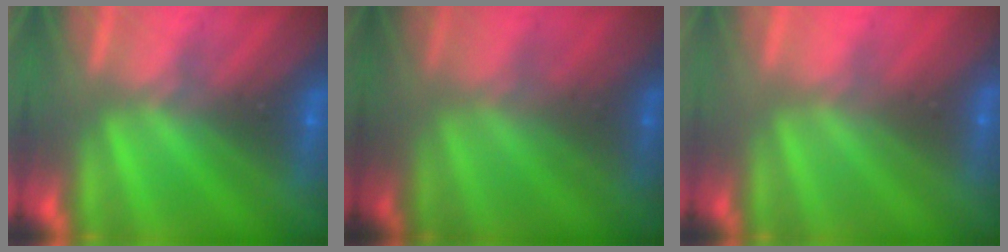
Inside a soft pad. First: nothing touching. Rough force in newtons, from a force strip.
{"total": 1.8}
{"total": 2.9}